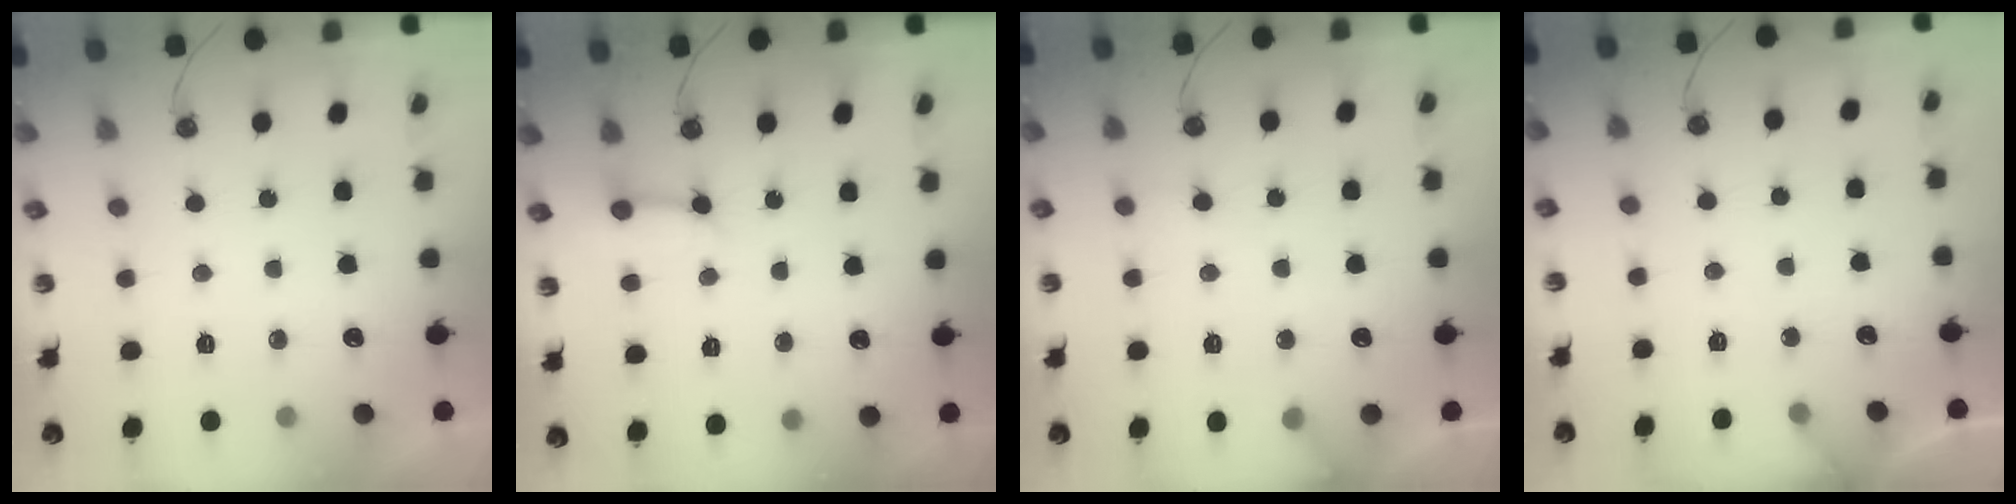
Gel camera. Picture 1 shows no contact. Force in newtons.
{"total": 4.9, "press": 4.9, "slide": 0.6}
{"total": 7.4, "press": 7.3, "slide": 0.4}
{"total": 2.5, "press": 2.5, "slide": 0.3}